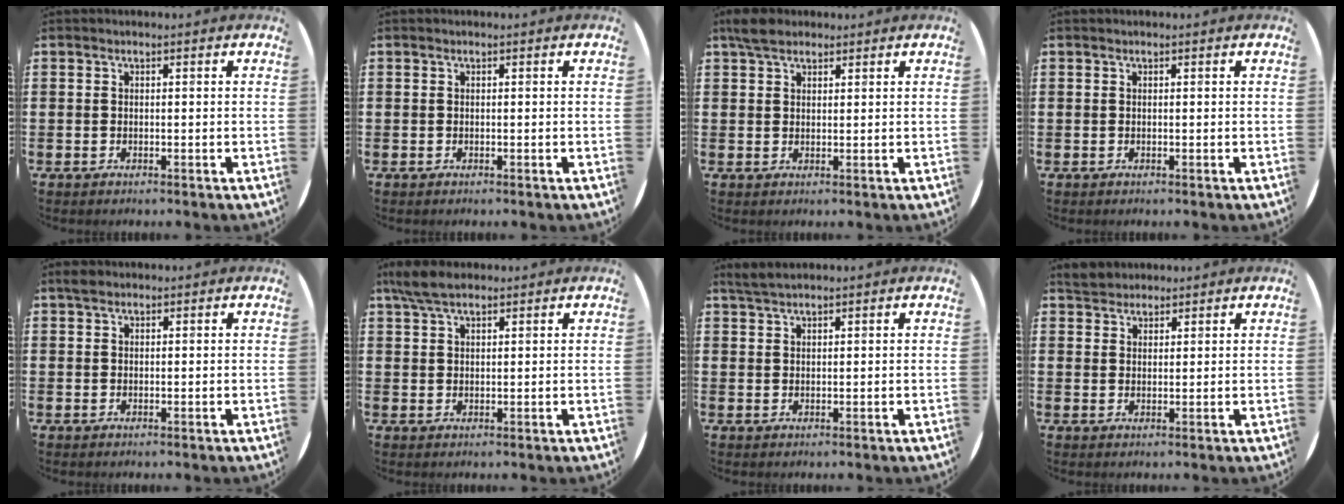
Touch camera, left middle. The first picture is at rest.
{"total": 0.0}
{"total": 3.2, "force": [2.6, 1.3, 1.2], "torque": [-0.022, 0.004, 0.048]}
{"total": 0.0}
{"total": 0.9, "force": [0.8, 0.5, 0.2], "torque": [0.002, 0.002, 0.012]}
{"total": 4.5, "force": [3.5, 1.4, 2.5], "torque": [-0.055, 0.005, 0.064]}
{"total": 2.1, "force": [2.0, 0.3, 0.8], "torque": [-0.018, 0.005, 0.037]}
{"total": 2.9, "force": [2.8, 1.0, 0.0], "torque": [0.001, 0.000, 0.053]}